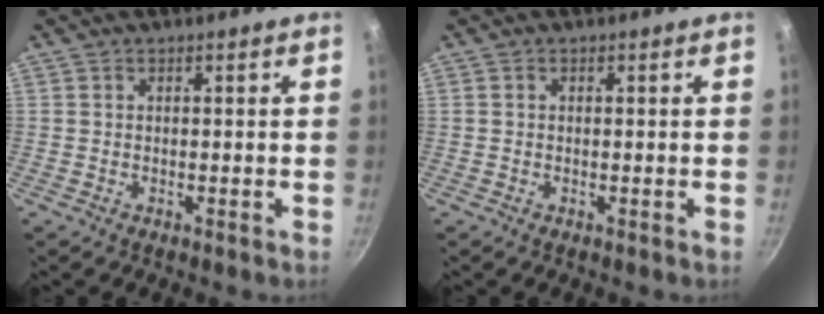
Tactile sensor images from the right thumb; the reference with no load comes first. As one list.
[{"total": 0.0}]